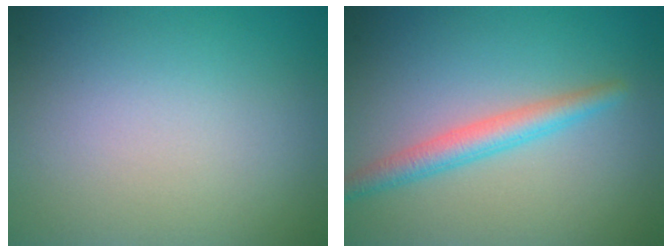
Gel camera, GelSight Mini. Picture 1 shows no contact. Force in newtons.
{"total": 2.8, "press": 2.8, "slide": 0.0}